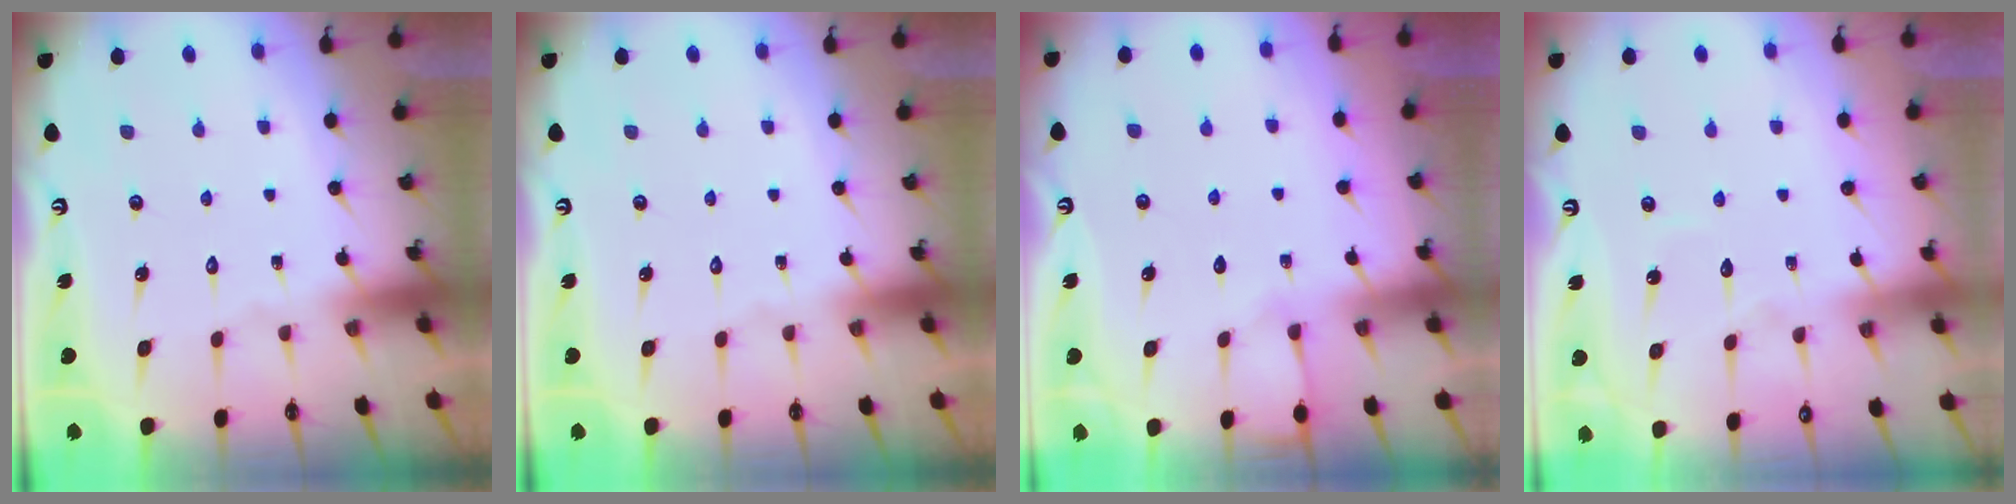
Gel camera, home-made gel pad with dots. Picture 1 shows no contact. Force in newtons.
{"total": 0.0}
{"total": 2.7, "press": 2.7, "slide": 0.5}
{"total": 3.2, "press": 3.1, "slide": 0.3}